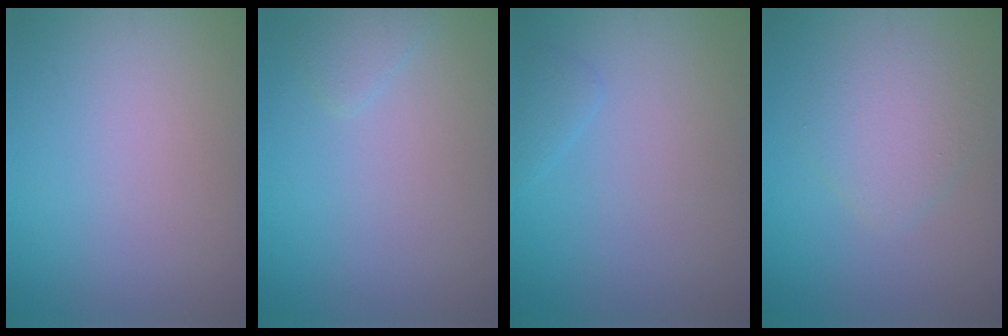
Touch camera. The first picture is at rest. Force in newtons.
{"total": 1.0, "press": 1.0, "slide": 0.1}
{"total": 0.9, "press": 0.9, "slide": 0.1}
{"total": 2.9, "press": 2.9, "slide": 0.2}